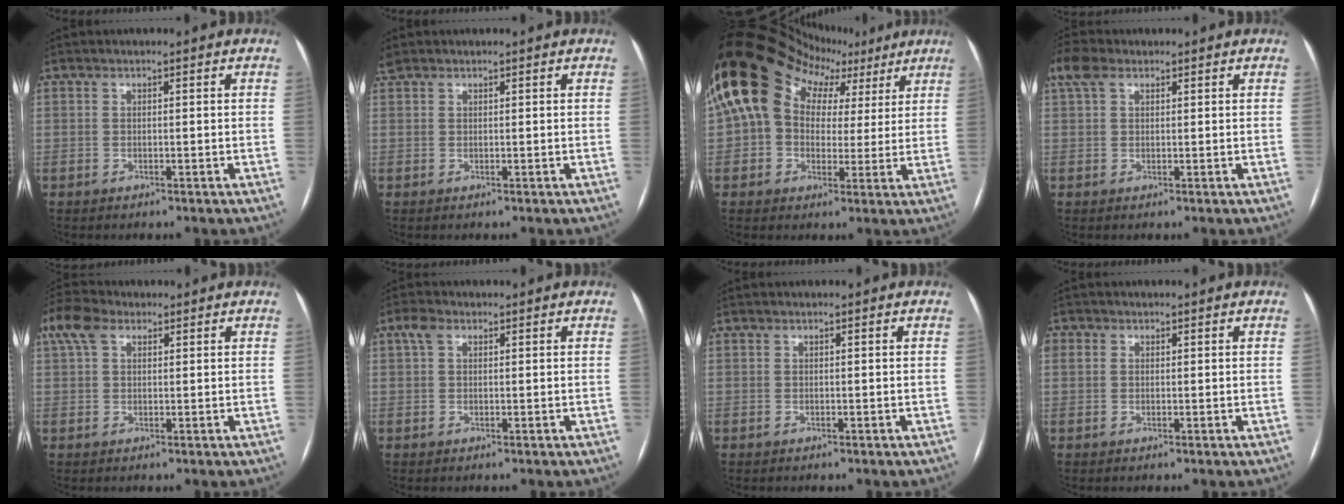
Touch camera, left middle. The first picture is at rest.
{"total": 1.1, "force": [1.0, 0.4, 0.2], "torque": [-0.016, 0.018, 0.025]}
{"total": 15.6, "force": [4.6, 12.5, 8.2], "torque": [-0.162, 0.093, 0.088]}
{"total": 4.3, "force": [2.6, 2.3, 2.6], "torque": [-0.067, 0.032, 0.058]}
{"total": 5.5, "force": [2.9, 3.1, 3.5], "torque": [-0.086, 0.037, 0.058]}
{"total": 2.2, "force": [1.0, 1.3, 1.5], "torque": [-0.037, 0.022, 0.022]}
{"total": 0.0}
{"total": 1.8, "force": [-1.6, 0.7, -0.3], "torque": [-0.011, 0.019, -0.010]}